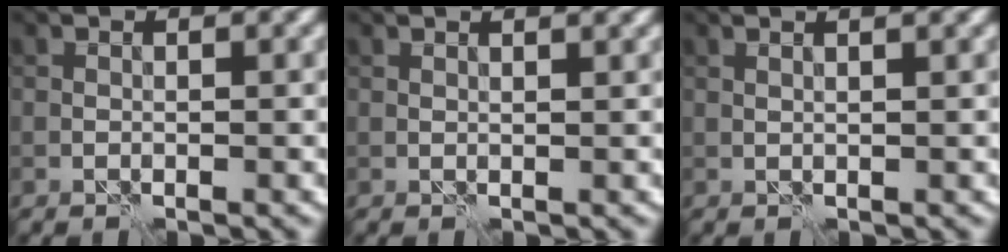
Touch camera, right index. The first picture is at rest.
{"total": 1.9, "force": [1.4, 0.5, 1.1], "torque": [-0.012, 0.002, 0.009]}
{"total": 3.4, "force": [2.0, 1.4, 2.4], "torque": [-0.014, 0.023, 0.000]}